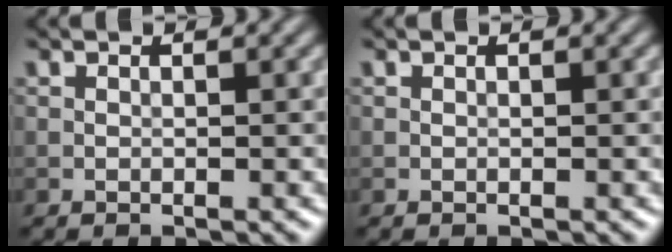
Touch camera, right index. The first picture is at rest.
{"total": 0.0}